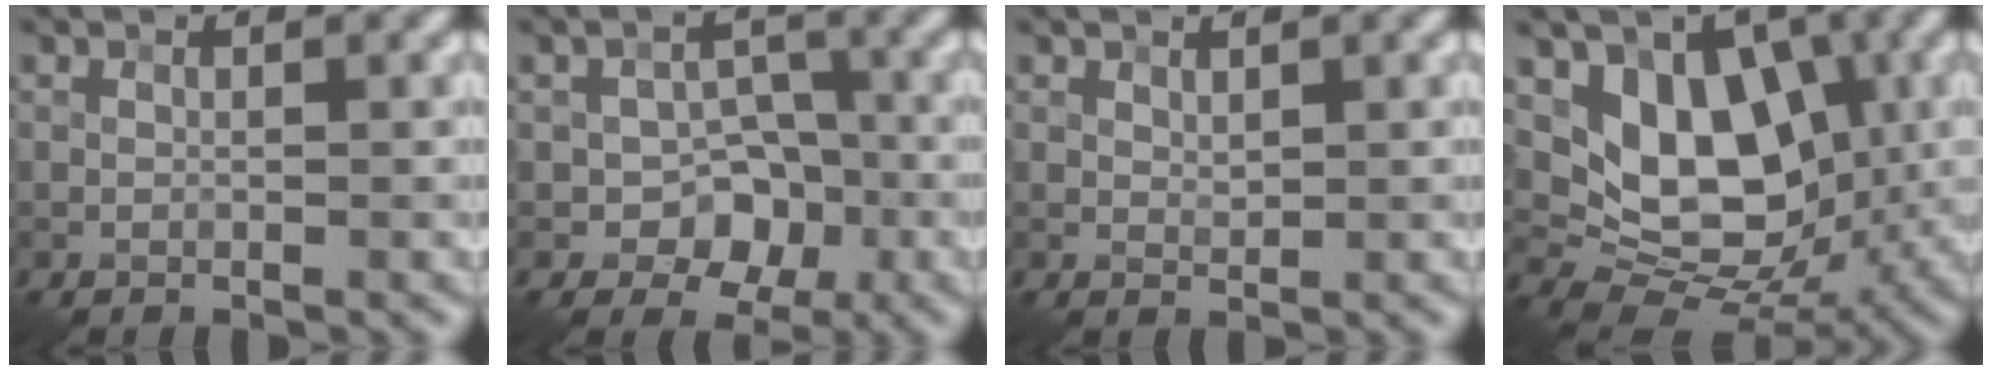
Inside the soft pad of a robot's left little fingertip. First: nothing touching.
{"total": 5.0, "force": [-1.6, 3.8, 2.8], "torque": [-0.027, -0.001, -0.029]}
{"total": 0.7, "force": [0.5, 0.4, 0.3], "torque": [-0.009, -0.001, 0.012]}
{"total": 9.3, "force": [1.9, 6.4, 6.5], "torque": [-0.103, -0.016, 0.029]}